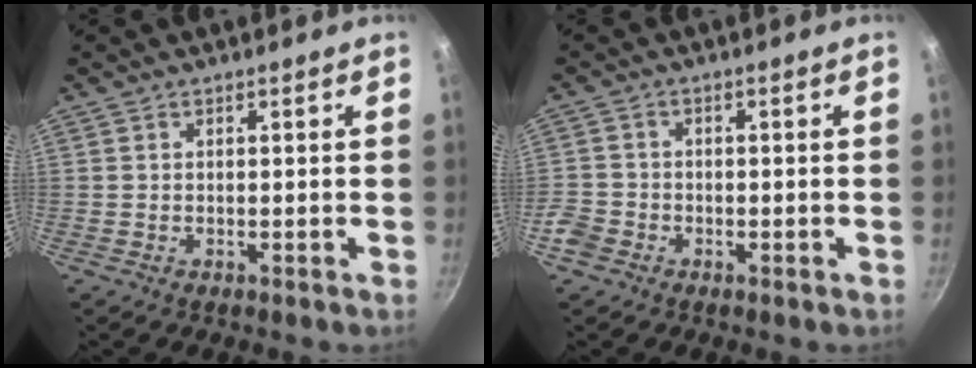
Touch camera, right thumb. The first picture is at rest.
{"total": 4.9, "force": [-2.6, 3.8, 1.7], "torque": [-0.032, 0.024, -0.051]}